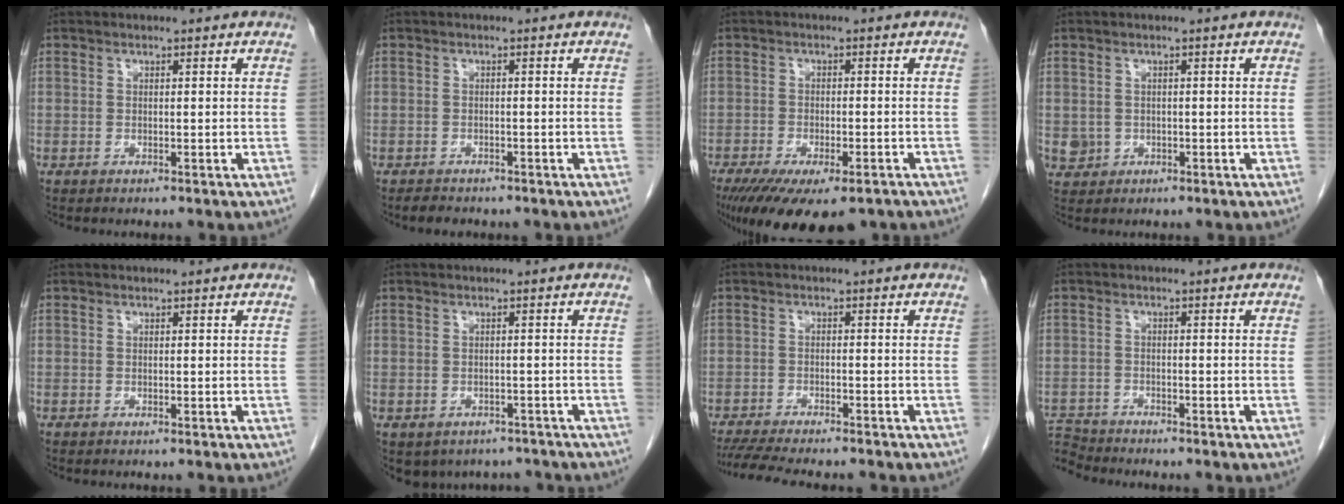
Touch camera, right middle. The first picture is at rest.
{"total": 2.4, "force": [-2.1, 1.0, 0.7], "torque": [-0.020, -0.002, -0.028]}
{"total": 15.1, "force": [-10.8, 4.8, 9.4], "torque": [-0.161, -0.028, -0.156]}
{"total": 2.4, "force": [-0.3, 2.4, 0.5], "torque": [-0.003, 0.005, 0.003]}
{"total": 0.0}
{"total": 7.4, "force": [-6.0, 4.2, 1.3], "torque": [-0.012, 0.013, -0.067]}
{"total": 12.3, "force": [-10.9, 1.6, 5.6], "torque": [-0.084, -0.015, -0.155]}
{"total": 5.0, "force": [-5.0, 0.2, -0.4], "torque": [0.009, -0.005, -0.094]}